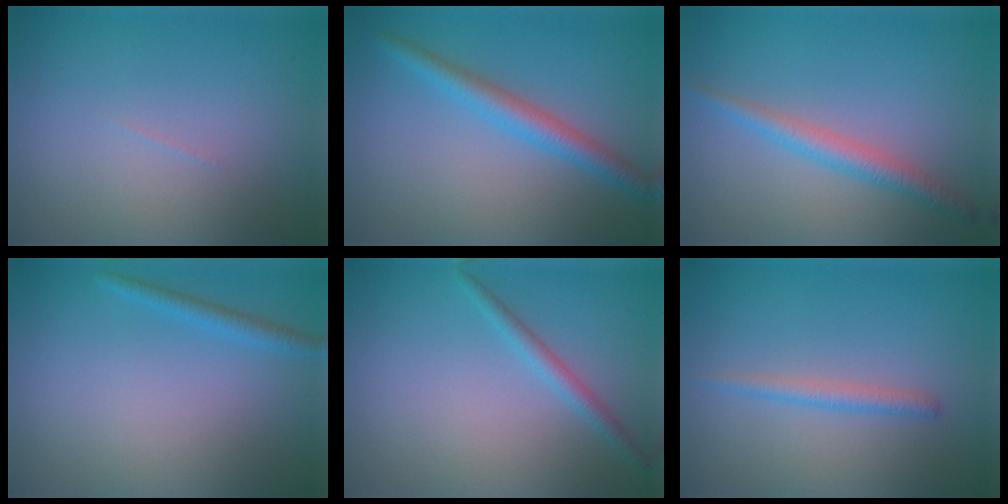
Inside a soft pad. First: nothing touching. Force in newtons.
{"total": 3.1, "press": 3.1, "slide": 0.1}
{"total": 2.4, "press": 2.4, "slide": 0.0}
{"total": 1.3, "press": 1.3, "slide": 0.0}
{"total": 1.8, "press": 1.7, "slide": 0.1}
{"total": 1.5, "press": 1.5, "slide": 0.1}